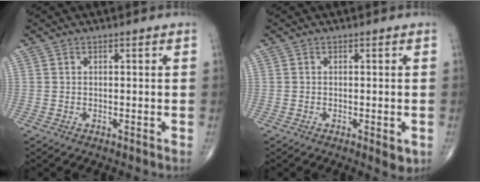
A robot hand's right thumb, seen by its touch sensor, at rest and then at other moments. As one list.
[{"total": 2.7, "force": [-0.9, 1.0, 2.3], "torque": [-0.026, -0.005, -0.010]}]